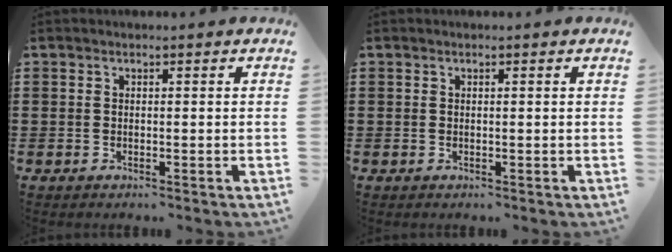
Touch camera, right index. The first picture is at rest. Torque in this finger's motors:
{"motor_torque": [0.12, 0.09, 0.00, 0.00]}